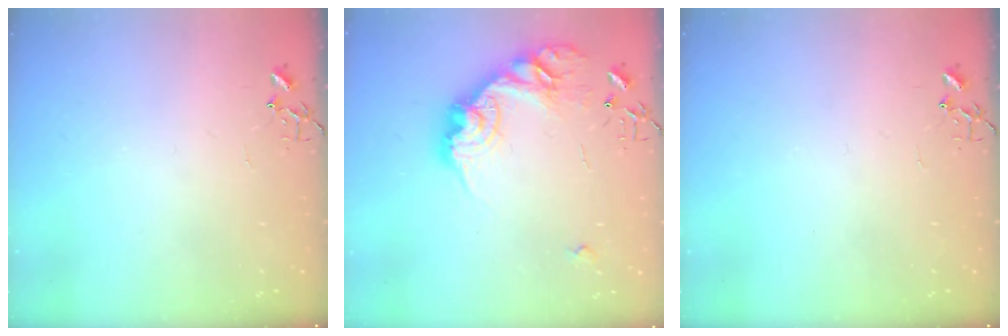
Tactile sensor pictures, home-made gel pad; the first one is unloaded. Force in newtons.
{"total": 19.2, "press": 19.2, "slide": 0.8}
{"total": 0.0}